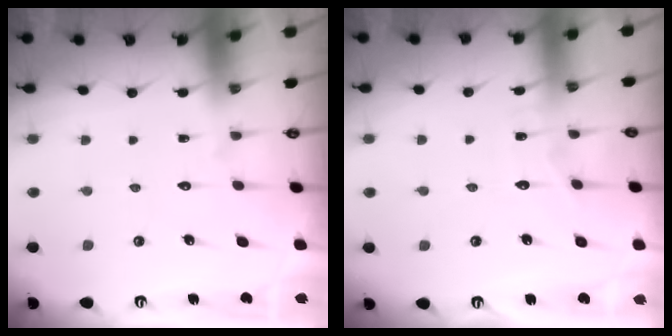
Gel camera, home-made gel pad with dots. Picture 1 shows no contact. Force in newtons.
{"total": 3.9, "press": 3.9, "slide": 0.2}